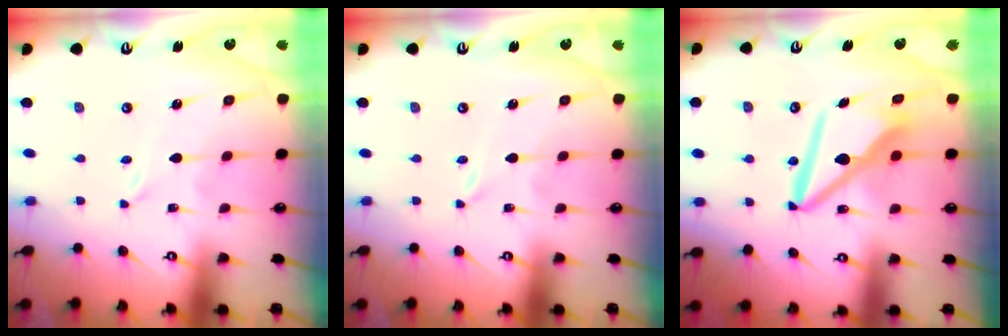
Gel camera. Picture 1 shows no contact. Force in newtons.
{"total": 0.0}
{"total": 11.0, "press": 11.0, "slide": 1.3}